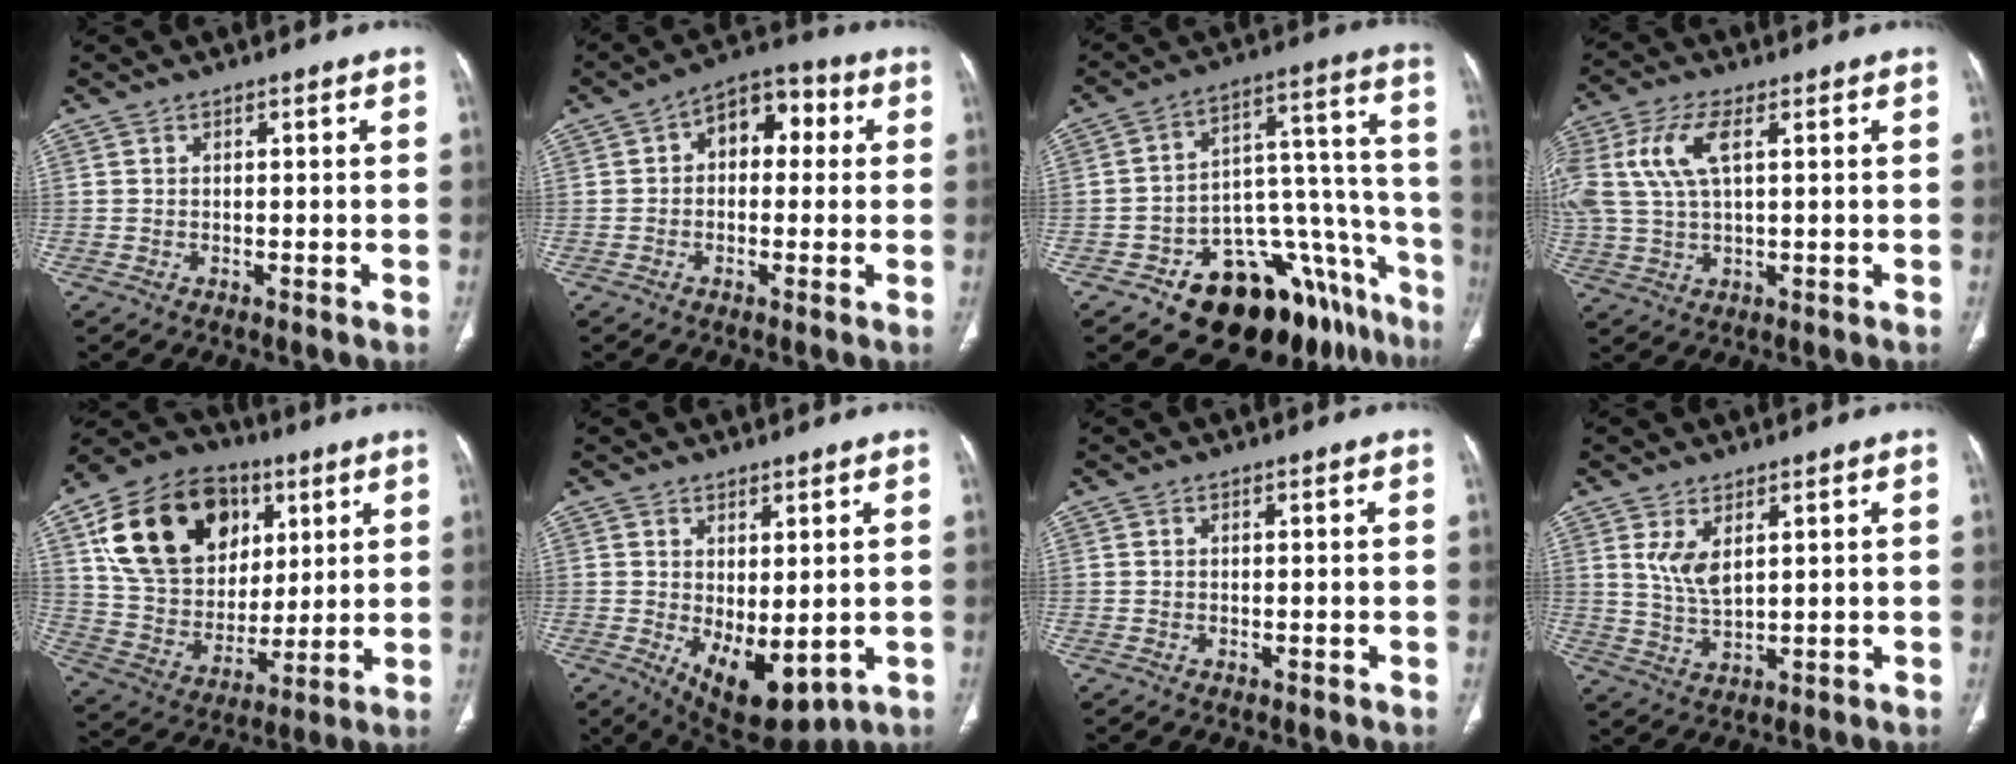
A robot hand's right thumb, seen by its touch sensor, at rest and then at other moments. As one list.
[{"total": 8.9, "force": [1.5, 5.9, 6.4], "torque": [-0.057, 0.029, 0.011]}, {"total": 23.5, "force": [-14.3, 12.3, 14.0], "torque": [-0.080, 0.135, -0.190]}, {"total": 11.0, "force": [3.1, 5.0, 9.2], "torque": [-0.225, 0.013, 0.067]}, {"total": 24.5, "force": [9.1, 17.8, 14.1], "torque": [-0.227, -0.003, 0.163]}, {"total": 10.1, "force": [-1.5, 5.0, 8.7], "torque": [-0.119, -0.013, 0.005]}, {"total": 0.0}, {"total": 5.2, "force": [2.2, 2.3, 4.2], "torque": [-0.081, -0.018, 0.055]}]